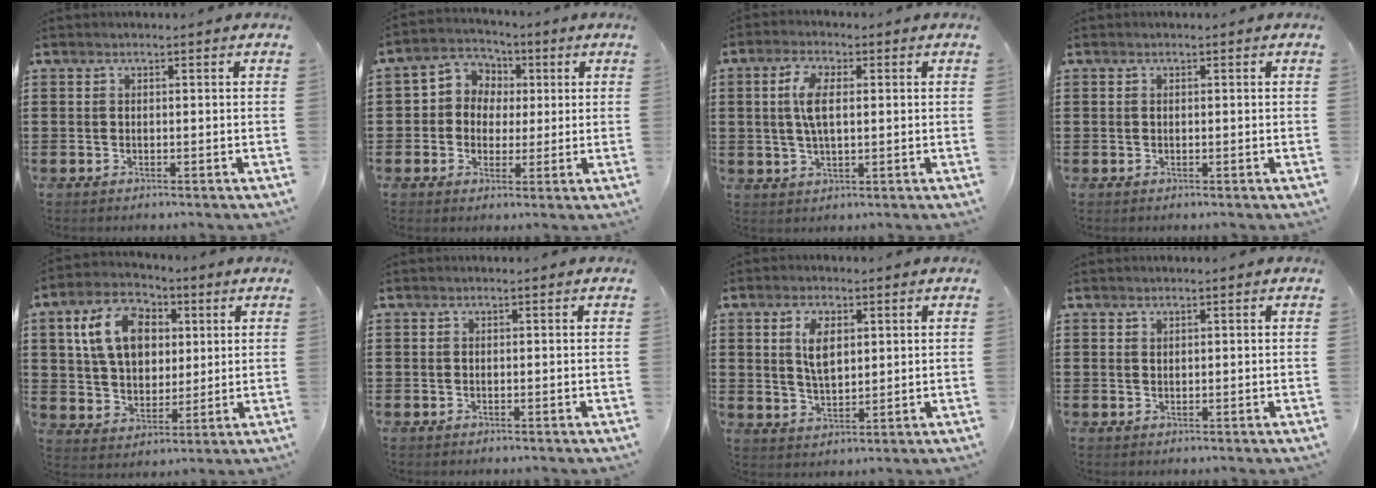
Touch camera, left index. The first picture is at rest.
{"total": 5.2, "force": [0.7, 5.1, 0.8], "torque": [-0.044, 0.008, 0.006]}
{"total": 6.0, "force": [1.0, 2.6, 5.3], "torque": [-0.116, 0.011, 0.013]}
{"total": 0.0}
{"total": 10.8, "force": [3.6, 7.5, 7.0], "torque": [-0.155, 0.015, 0.064]}
{"total": 0.0}
{"total": 5.5, "force": [1.8, 2.7, 4.4], "torque": [-0.088, 0.006, 0.030]}
{"total": 0.6, "force": [0.5, 0.3, 0.2], "torque": [-0.007, 0.002, 0.010]}